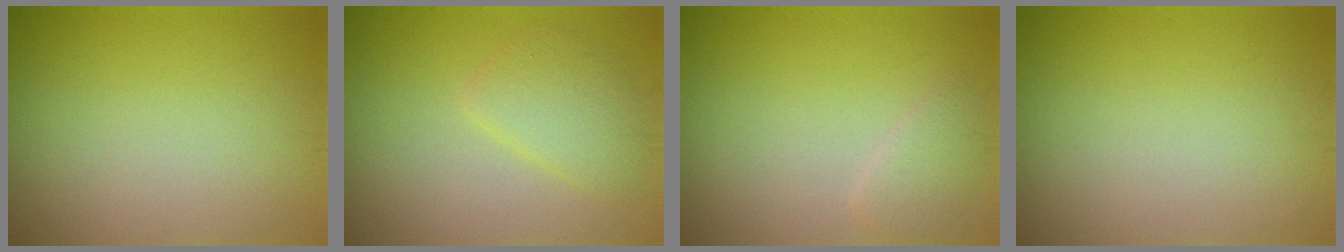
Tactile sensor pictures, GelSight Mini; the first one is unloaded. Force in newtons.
{"total": 2.7, "press": 2.7, "slide": 0.2}
{"total": 1.6, "press": 1.6, "slide": 0.2}
{"total": 0.0}